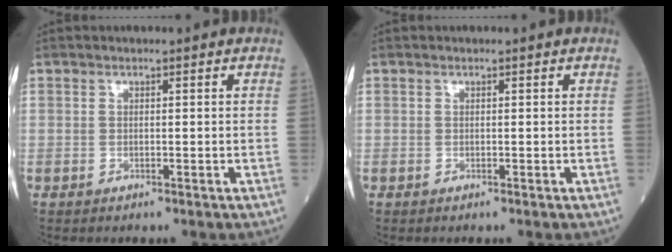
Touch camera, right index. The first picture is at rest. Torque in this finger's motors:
{"motor_torque": [0.00, 0.00, 0.00, 0.00]}